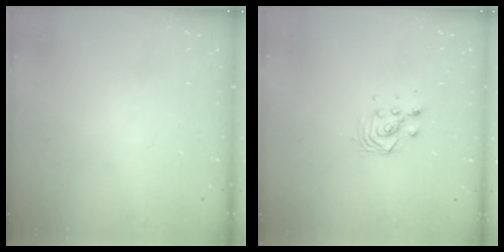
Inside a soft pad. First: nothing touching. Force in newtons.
{"total": 2.9, "press": 2.8, "slide": 0.8}